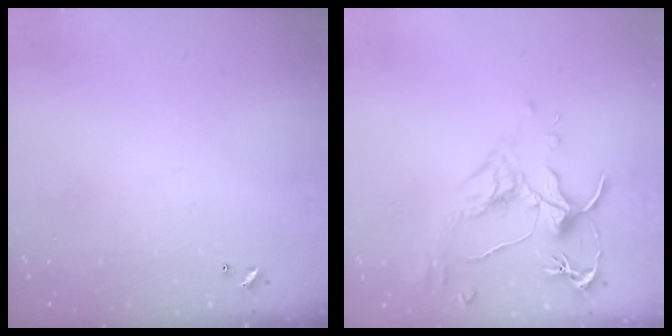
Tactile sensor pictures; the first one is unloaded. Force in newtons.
{"total": 1.6, "press": 1.4, "slide": 0.7}